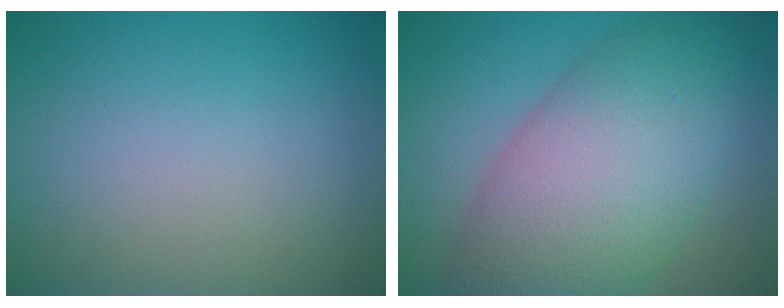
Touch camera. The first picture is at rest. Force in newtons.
{"total": 10.6, "press": 10.6, "slide": 0.5}